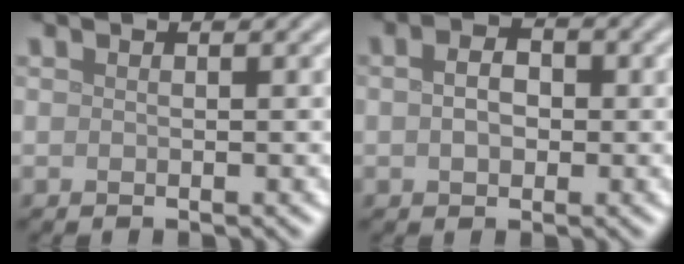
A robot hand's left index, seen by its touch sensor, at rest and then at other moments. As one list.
[{"total": 3.1, "force": [0.3, 2.1, 2.2], "torque": [-0.034, 0.004, -0.002]}]